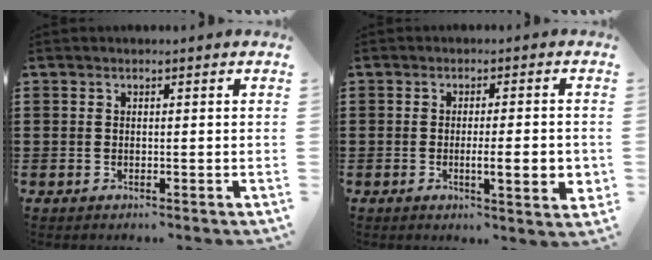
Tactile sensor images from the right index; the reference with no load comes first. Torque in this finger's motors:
{"motor_torque": [1.89, -0.18, 0.28, 0.10]}